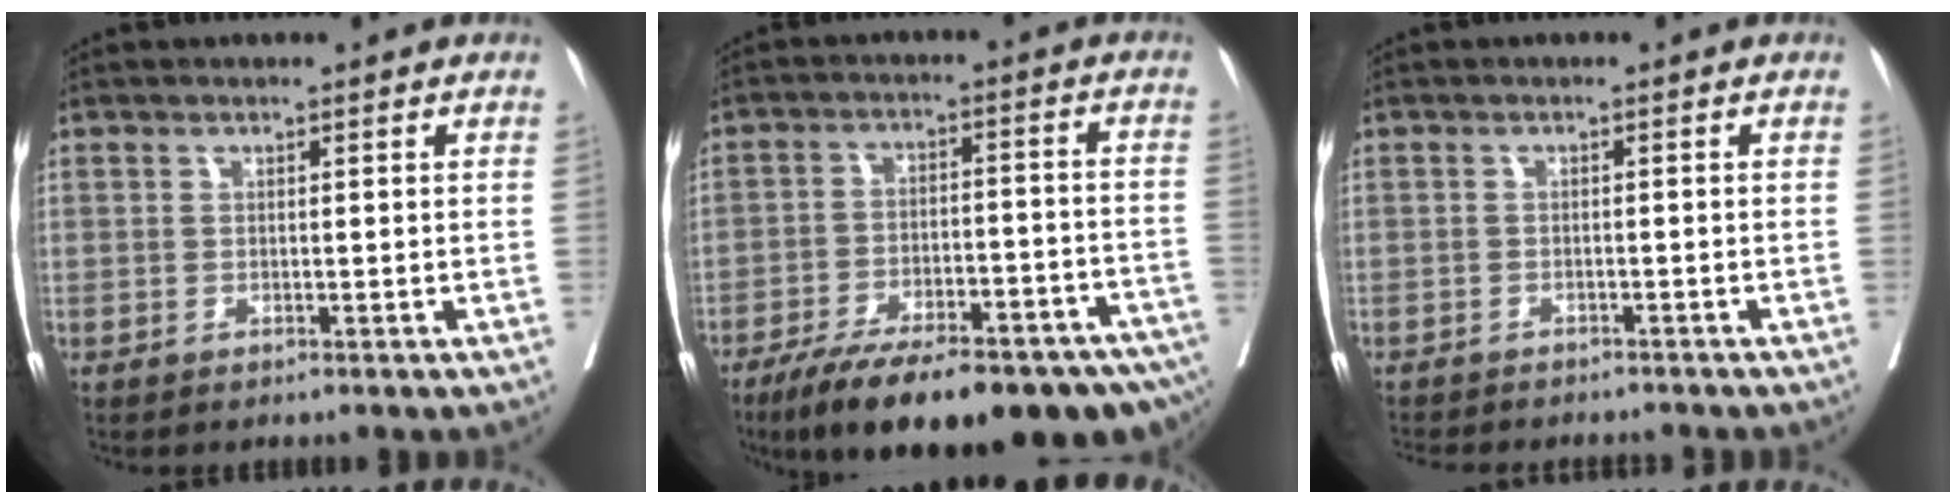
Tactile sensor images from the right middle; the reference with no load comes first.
{"total": 23.5, "force": [-17.2, 5.2, 15.1], "torque": [-0.174, -0.002, -0.244]}
{"total": 8.9, "force": [-8.1, 2.1, 3.0], "torque": [-0.048, -0.006, -0.103]}